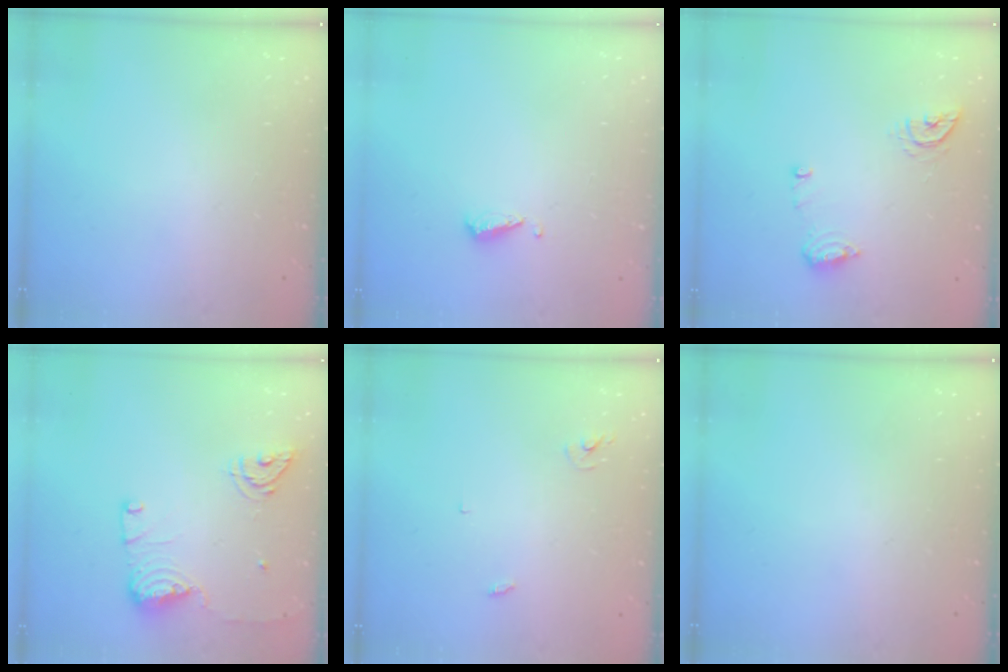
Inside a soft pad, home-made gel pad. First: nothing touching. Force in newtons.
{"total": 3.9, "press": 3.9, "slide": 0.4}
{"total": 7.8, "press": 7.8, "slide": 0.1}
{"total": 14.0, "press": 13.8, "slide": 2.7}
{"total": 2.5, "press": 2.5, "slide": 0.2}
{"total": 0.0}